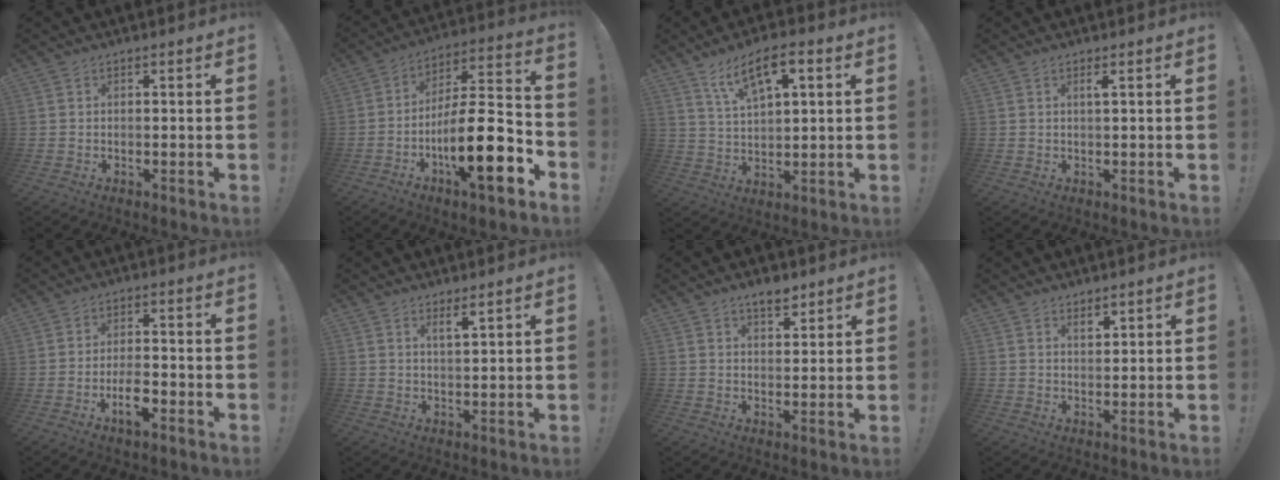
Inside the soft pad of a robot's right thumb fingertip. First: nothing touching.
{"total": 20.7, "force": [-7.7, 5.3, 18.5], "torque": [-0.312, 0.024, -0.128]}
{"total": 10.2, "force": [5.4, 3.9, 7.8], "torque": [-0.134, -0.012, 0.096]}
{"total": 1.4, "force": [0.7, -0.2, 1.2], "torque": [-0.017, -0.003, 0.008]}
{"total": 6.7, "force": [-3.4, 2.5, 5.2], "torque": [-0.097, 0.009, -0.059]}
{"total": 3.4, "force": [2.4, 0.2, 2.3], "torque": [-0.033, -0.015, 0.038]}
{"total": 5.2, "force": [4.1, 2.0, 2.4], "torque": [-0.024, -0.025, 0.070]}
{"total": 2.6, "force": [2.2, 1.1, 1.0], "torque": [0.000, -0.018, 0.035]}